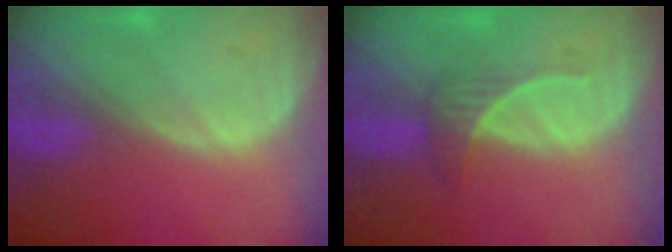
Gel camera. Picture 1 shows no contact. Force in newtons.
{"total": 2.8, "press": 2.7, "slide": 0.9}